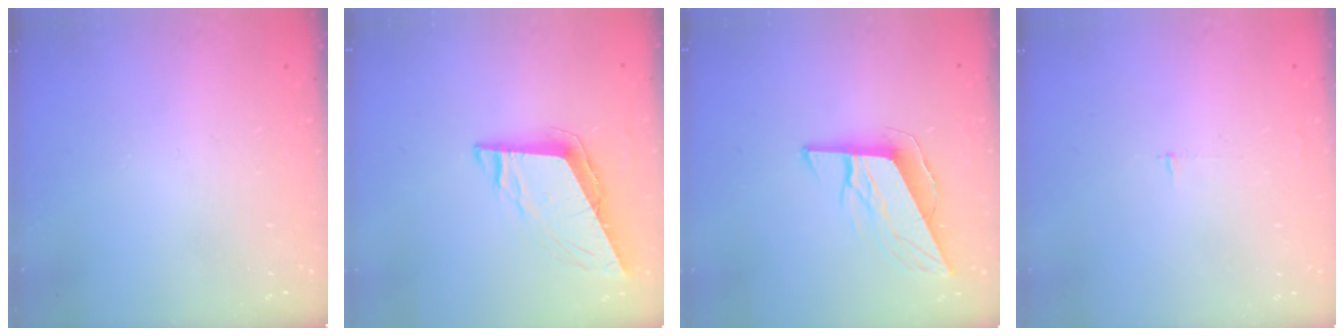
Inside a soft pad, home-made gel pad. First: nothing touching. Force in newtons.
{"total": 9.0, "press": 8.7, "slide": 2.5}
{"total": 9.9, "press": 9.5, "slide": 2.7}
{"total": 2.5, "press": 2.5, "slide": 0.2}